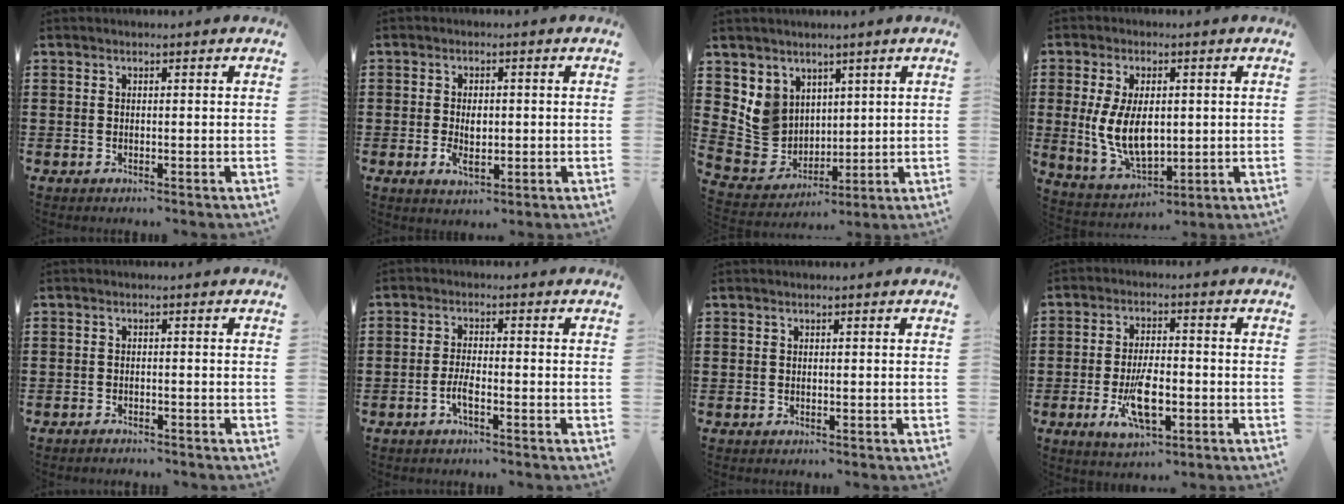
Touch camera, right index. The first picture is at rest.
{"total": 3.5, "force": [-0.4, 1.8, 3.0], "torque": [-0.051, -0.003, -0.008]}
{"total": 7.5, "force": [2.8, 6.8, 1.7], "torque": [-0.070, 0.001, 0.061]}
{"total": 9.2, "force": [0.4, 5.2, 7.6], "torque": [-0.162, 0.002, 0.003]}
{"total": 1.2, "force": [-1.2, 0.1, -0.1], "torque": [-0.003, 0.003, -0.025]}
{"total": 3.0, "force": [-1.4, 0.5, 2.6], "torque": [-0.061, -0.007, -0.028]}
{"total": 0.0}
{"total": 7.9, "force": [-2.5, 3.0, 6.9], "torque": [-0.146, -0.012, -0.044]}